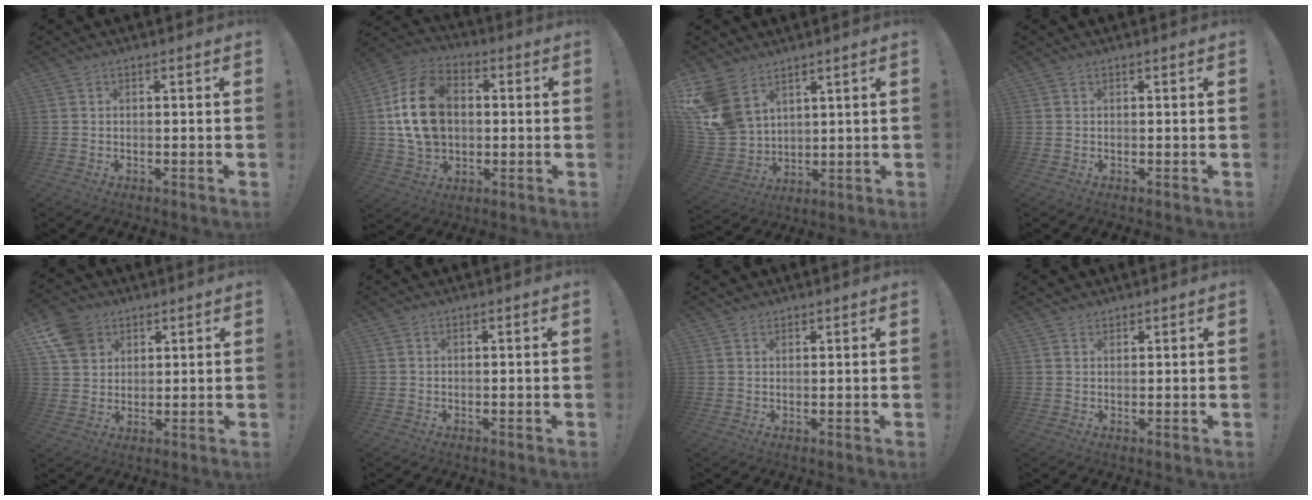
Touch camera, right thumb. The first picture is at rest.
{"total": 19.6, "force": [1.9, 14.8, 12.8], "torque": [-0.214, 0.015, 0.043]}
{"total": 13.6, "force": [7.7, 9.0, 6.8], "torque": [-0.147, -0.047, 0.154]}
{"total": 0.0}
{"total": 9.8, "force": [5.3, 7.5, 3.5], "torque": [-0.070, -0.024, 0.107]}
{"total": 0.0}
{"total": 1.5, "force": [1.2, 0.9, 0.1], "torque": [0.002, -0.005, 0.022]}
{"total": 1.8, "force": [1.3, 1.2, 0.1], "torque": [0.002, -0.005, 0.025]}